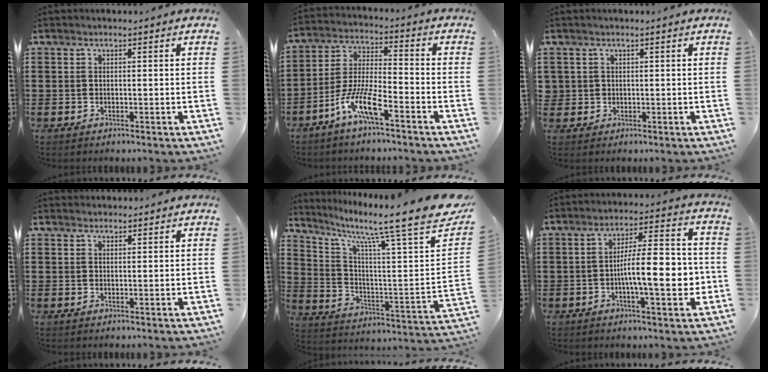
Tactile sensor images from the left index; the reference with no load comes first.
{"total": 9.2, "force": [-6.4, 1.5, 6.5], "torque": [-0.149, -0.006, -0.126]}
{"total": 1.1, "force": [0.2, 1.1, 0.1], "torque": [-0.007, 0.005, 0.003]}
{"total": 1.3, "force": [1.2, 0.3, 0.0], "torque": [-0.003, 0.002, 0.024]}
{"total": 11.0, "force": [8.5, 0.0, 7.1], "torque": [-0.148, -0.076, 0.124]}
{"total": 10.7, "force": [-1.7, 3.0, 10.2], "torque": [-0.147, -0.001, -0.031]}